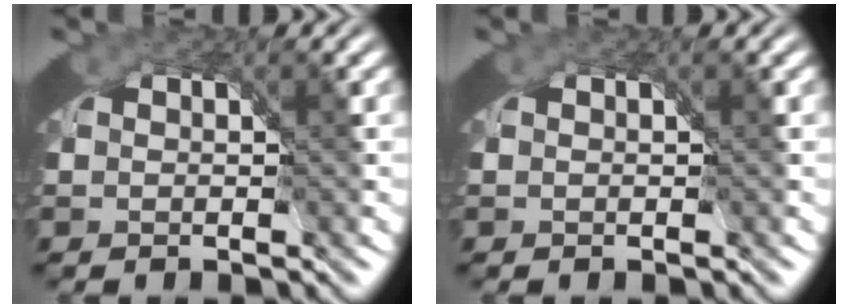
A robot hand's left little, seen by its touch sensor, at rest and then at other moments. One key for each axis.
{"total": 0.0}